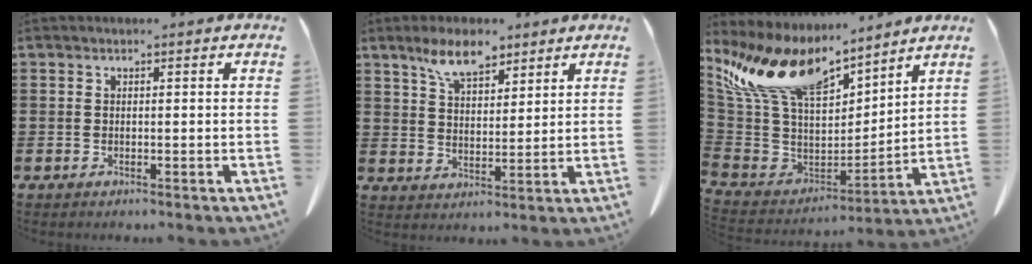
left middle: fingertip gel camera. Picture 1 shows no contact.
{"total": 6.9, "force": [5.2, 2.9, 3.5], "torque": [-0.077, -0.006, 0.095]}
{"total": 14.2, "force": [9.8, 6.1, 8.2], "torque": [-0.220, -0.057, 0.174]}